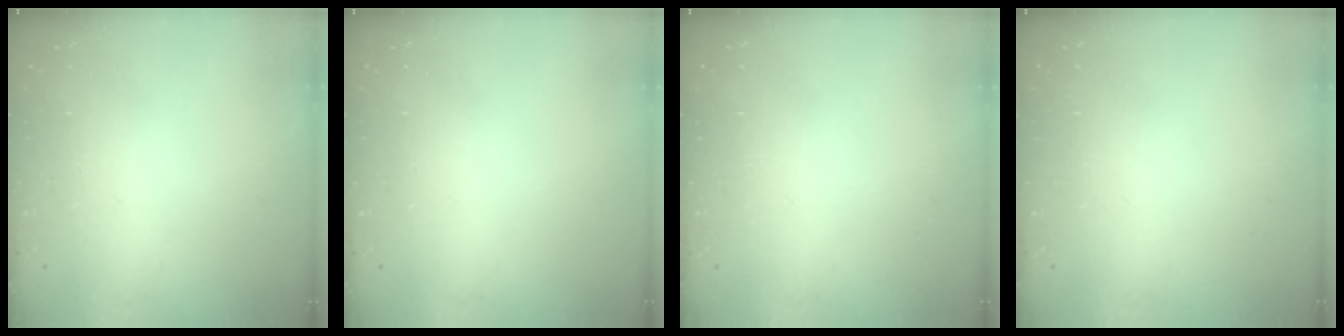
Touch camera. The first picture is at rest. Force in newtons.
{"total": 0.0}
{"total": 0.0}
{"total": 0.0}